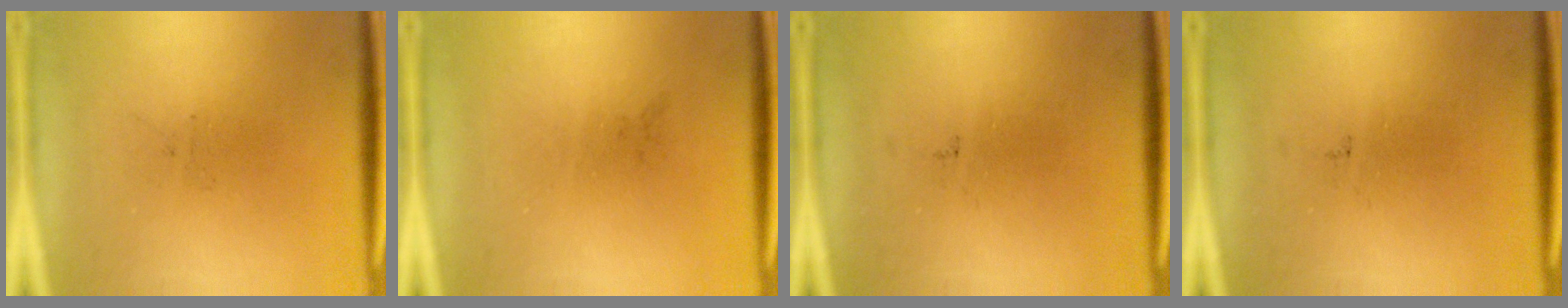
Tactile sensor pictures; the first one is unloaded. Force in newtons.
{"total": 0.0}
{"total": 0.0}
{"total": 0.0}